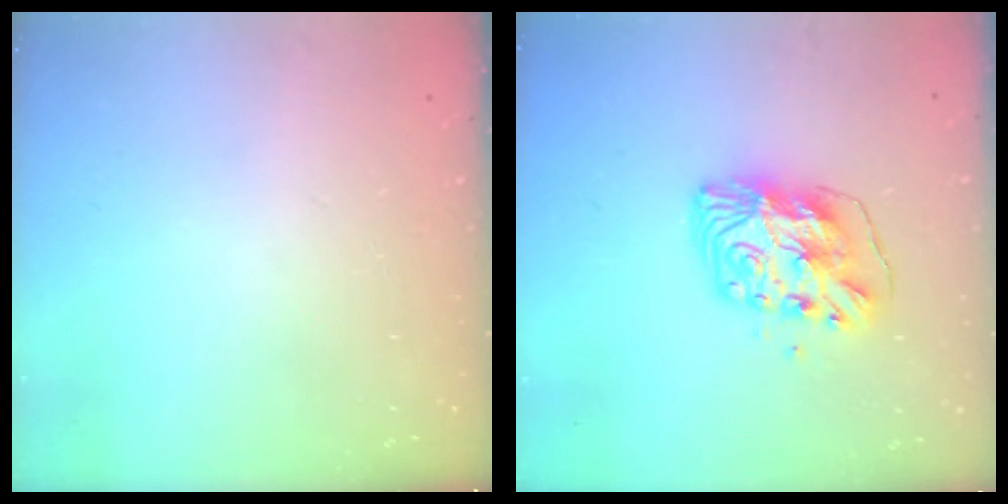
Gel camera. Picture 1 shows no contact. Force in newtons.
{"total": 10.1, "press": 10.0, "slide": 1.2}